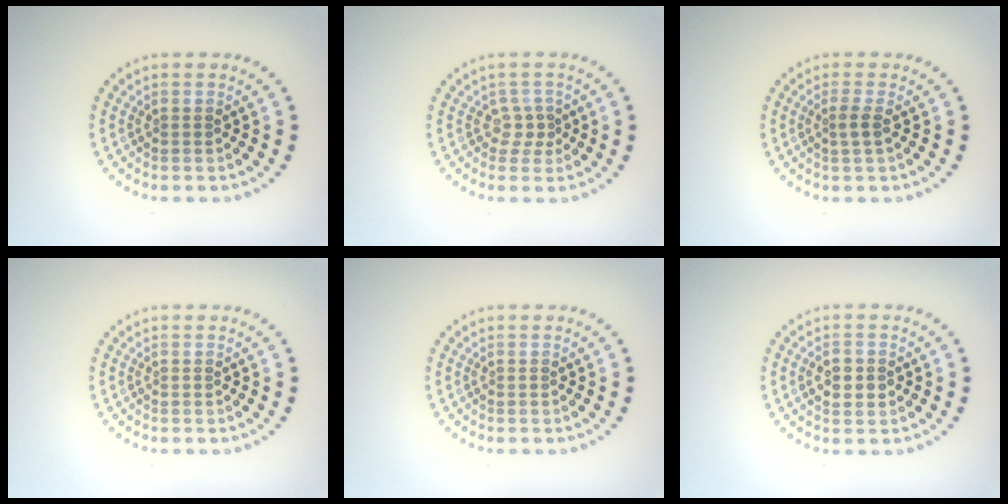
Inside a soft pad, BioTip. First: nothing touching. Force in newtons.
{"total": 1.5, "press": 1.1, "slide": 1.0}
{"total": 1.2, "press": 1.0, "slide": 0.8}
{"total": 0.0}
{"total": 0.0}
{"total": 2.7, "press": 2.7, "slide": 0.1}